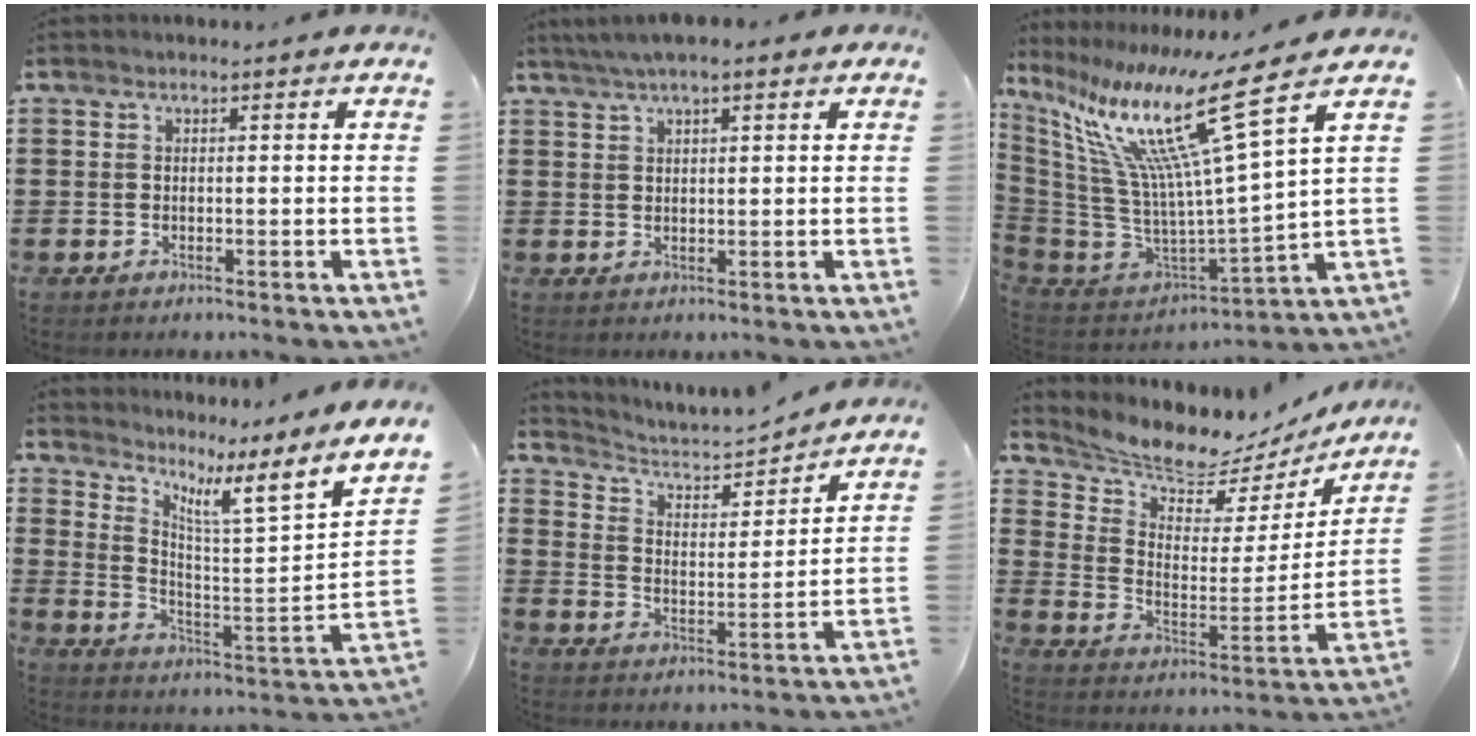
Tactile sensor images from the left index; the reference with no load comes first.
{"total": 3.4, "force": [2.3, 0.5, 2.4], "torque": [-0.050, 0.008, 0.041]}
{"total": 17.3, "force": [9.5, 1.5, 14.4], "torque": [-0.330, -0.069, 0.136]}
{"total": 6.3, "force": [4.3, -0.6, 4.6], "torque": [-0.085, -0.062, 0.050]}
{"total": 3.8, "force": [3.4, 1.3, 1.0], "torque": [-0.045, -0.028, 0.048]}
{"total": 6.0, "force": [5.9, 1.1, 0.6], "torque": [-0.050, -0.053, 0.100]}